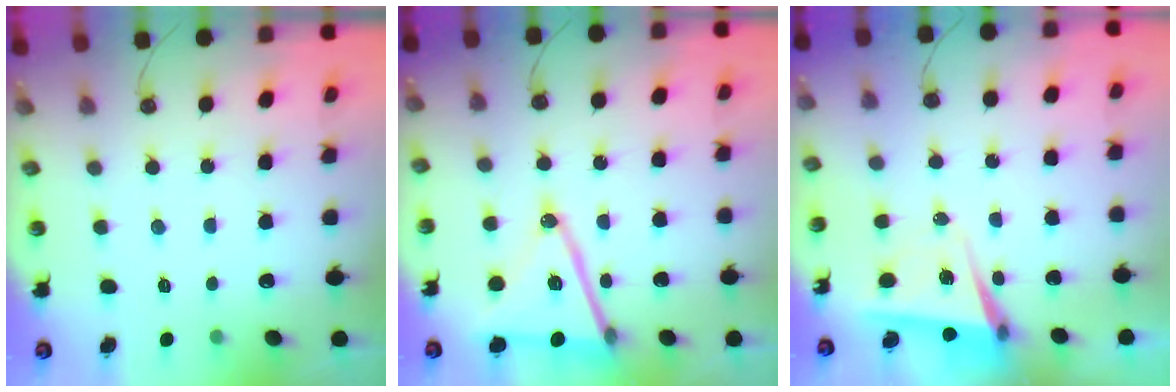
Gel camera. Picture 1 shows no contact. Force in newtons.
{"total": 18.1, "press": 17.7, "slide": 3.8}
{"total": 6.7, "press": 5.7, "slide": 3.6}